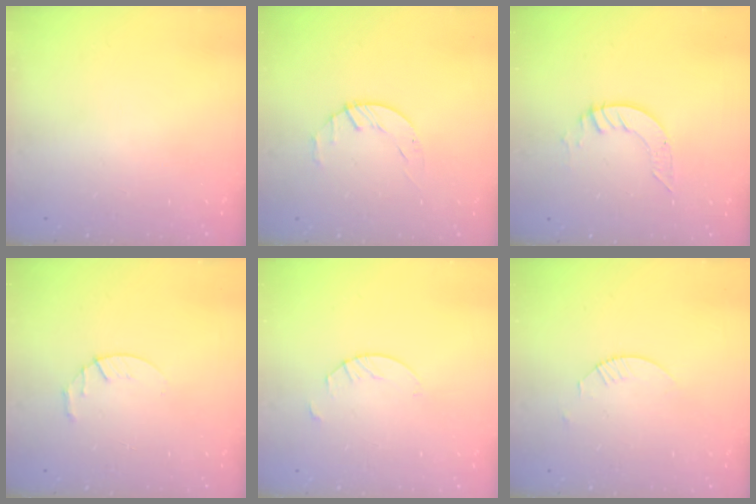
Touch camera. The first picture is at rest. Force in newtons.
{"total": 1.8, "press": 1.7, "slide": 0.3}
{"total": 4.0, "press": 4.0, "slide": 0.2}
{"total": 3.0, "press": 2.9, "slide": 0.5}
{"total": 2.7, "press": 2.7, "slide": 0.2}
{"total": 1.8, "press": 1.8, "slide": 0.2}